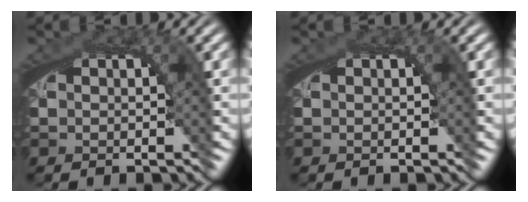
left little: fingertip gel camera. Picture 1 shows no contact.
{"total": 0.0}